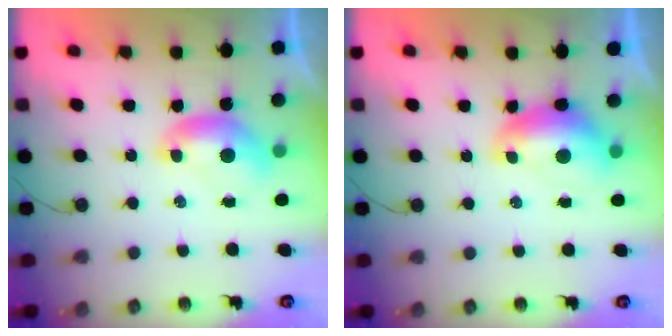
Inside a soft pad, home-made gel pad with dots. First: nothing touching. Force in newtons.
{"total": 1.1, "press": 1.0, "slide": 0.4}